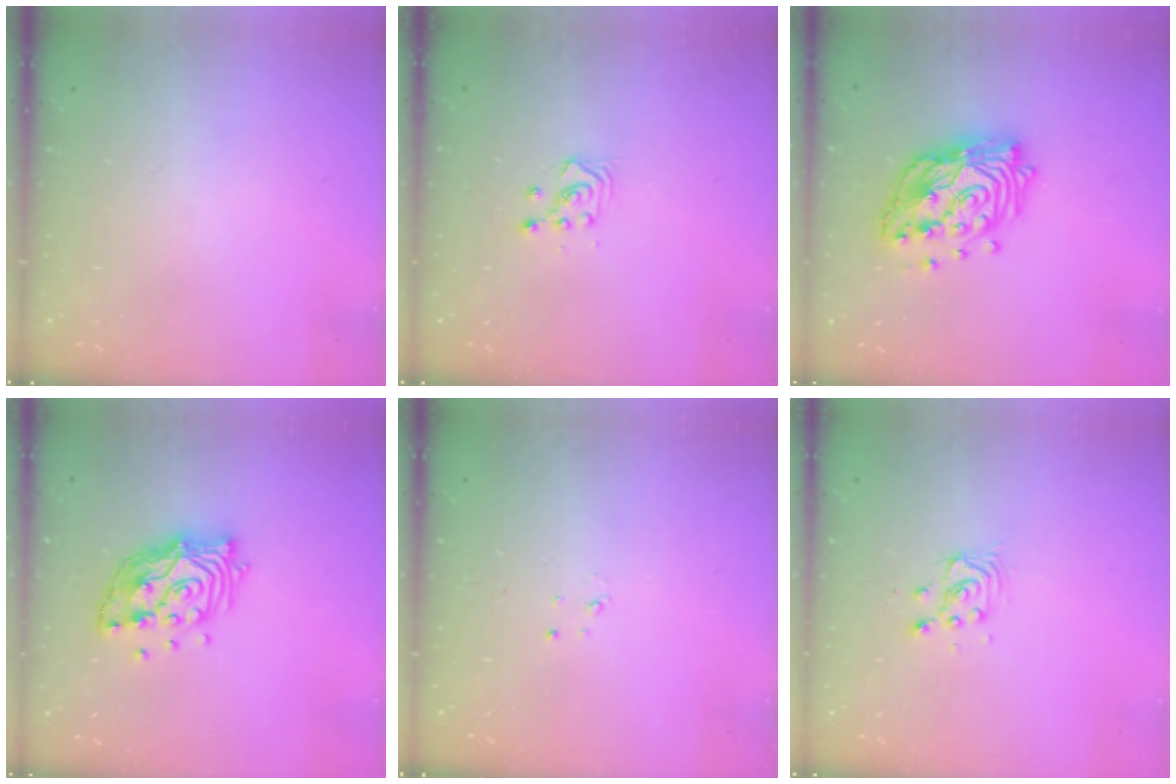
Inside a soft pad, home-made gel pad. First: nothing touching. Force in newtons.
{"total": 3.0, "press": 2.9, "slide": 0.8}
{"total": 18.2, "press": 18.1, "slide": 1.5}
{"total": 14.3, "press": 14.1, "slide": 2.7}
{"total": 2.3, "press": 2.3, "slide": 0.3}
{"total": 3.1, "press": 3.1, "slide": 0.3}